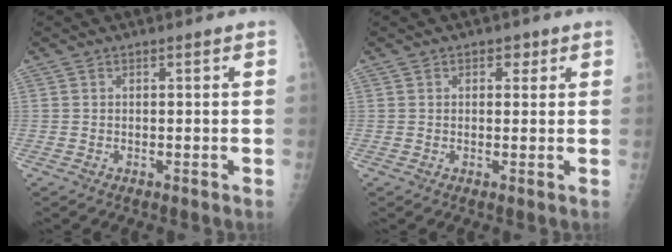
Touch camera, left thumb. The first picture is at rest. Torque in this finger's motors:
{"motor_torque": [0.03, 0.21, -0.13, -0.07, 0.02]}